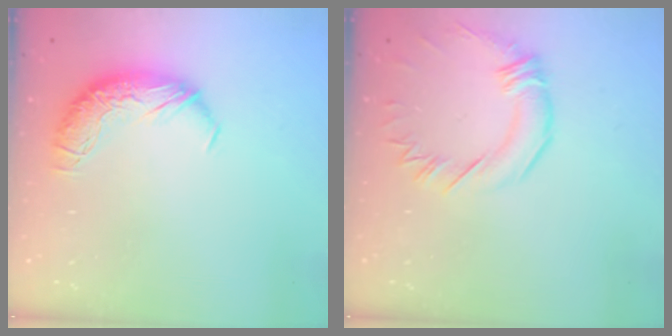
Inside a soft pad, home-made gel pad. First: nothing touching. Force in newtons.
{"total": 0.9, "press": 0.1, "slide": 0.9}